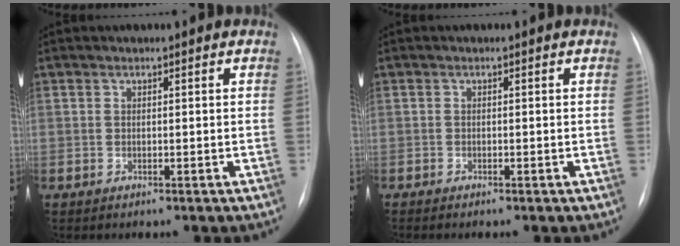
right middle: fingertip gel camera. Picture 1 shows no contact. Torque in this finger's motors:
{"motor_torque": [0.60, -0.67, 0.05, 0.01]}